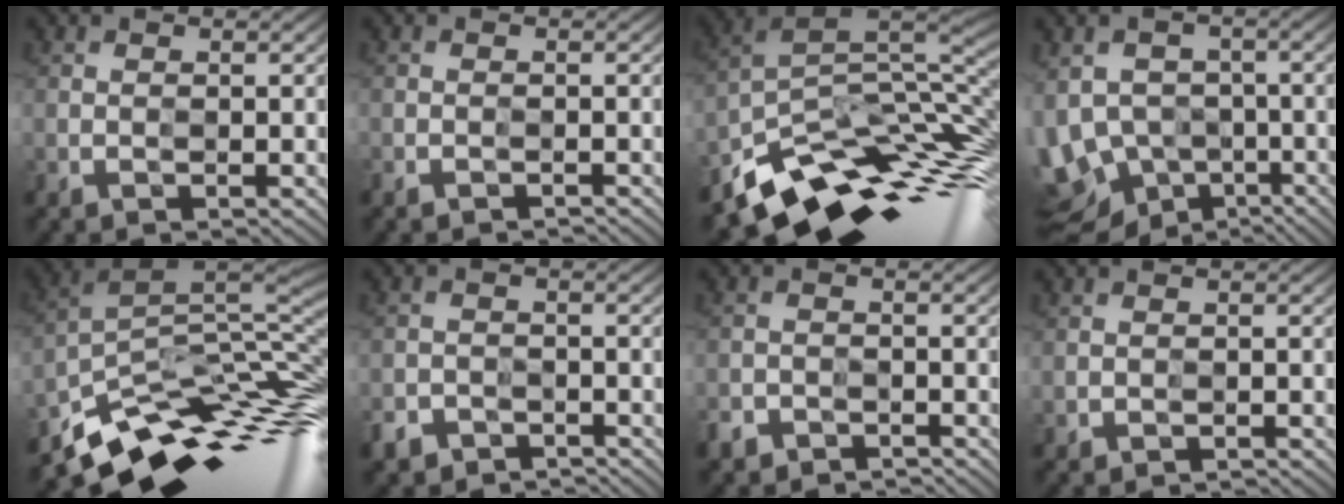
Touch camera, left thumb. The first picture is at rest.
{"total": 1.0, "force": [-0.8, -0.3, -0.5], "torque": [0.007, 0.001, -0.016]}
{"total": 14.0, "force": [-6.9, 6.9, 10.1], "torque": [-0.196, -0.021, -0.127]}
{"total": 8.6, "force": [-2.4, 7.4, 3.7], "torque": [-0.096, -0.012, -0.044]}
{"total": 12.4, "force": [-6.7, 5.1, 9.1], "torque": [-0.170, -0.009, -0.120]}
{"total": 2.5, "force": [-2.2, 0.7, -1.0], "torque": [0.019, 0.001, -0.049]}
{"total": 2.3, "force": [-2.0, 0.4, -1.1], "torque": [0.021, 0.001, -0.045]}
{"total": 0.6, "force": [-0.3, 0.5, -0.2], "torque": [0.007, -0.002, -0.002]}